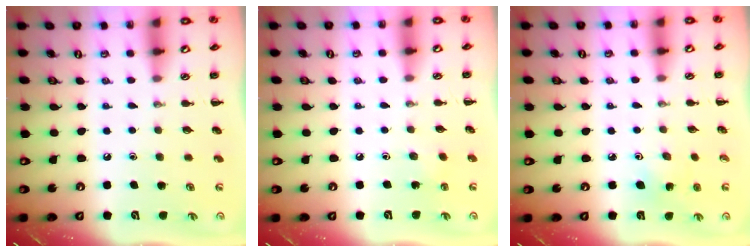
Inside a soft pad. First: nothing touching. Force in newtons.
{"total": 1.4, "press": 1.3, "slide": 0.5}
{"total": 3.6, "press": 3.5, "slide": 1.0}